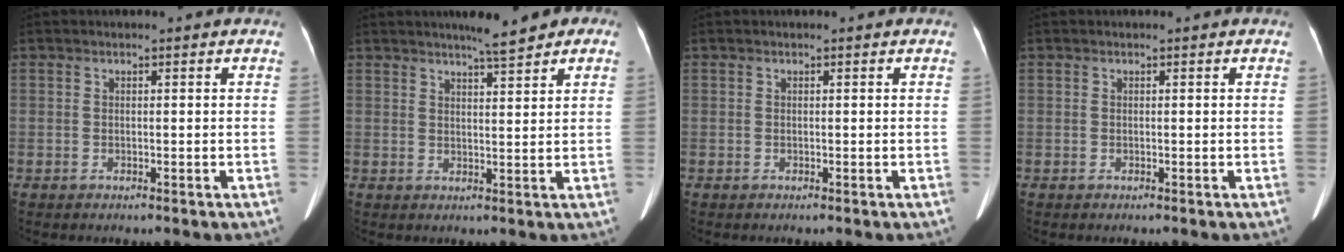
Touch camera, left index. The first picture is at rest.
{"total": 4.8, "force": [3.7, 0.6, 3.0], "torque": [-0.040, 0.009, 0.051]}
{"total": 0.0}
{"total": 0.0}